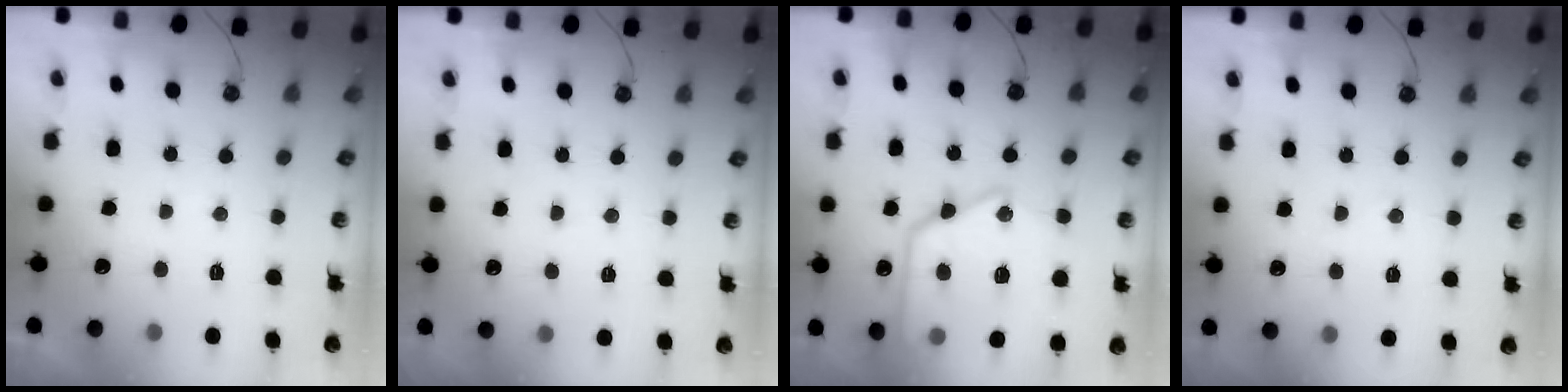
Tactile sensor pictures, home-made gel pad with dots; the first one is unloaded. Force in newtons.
{"total": 3.5, "press": 3.5, "slide": 0.5}
{"total": 24.7, "press": 24.6, "slide": 2.1}
{"total": 5.0, "press": 4.9, "slide": 0.7}